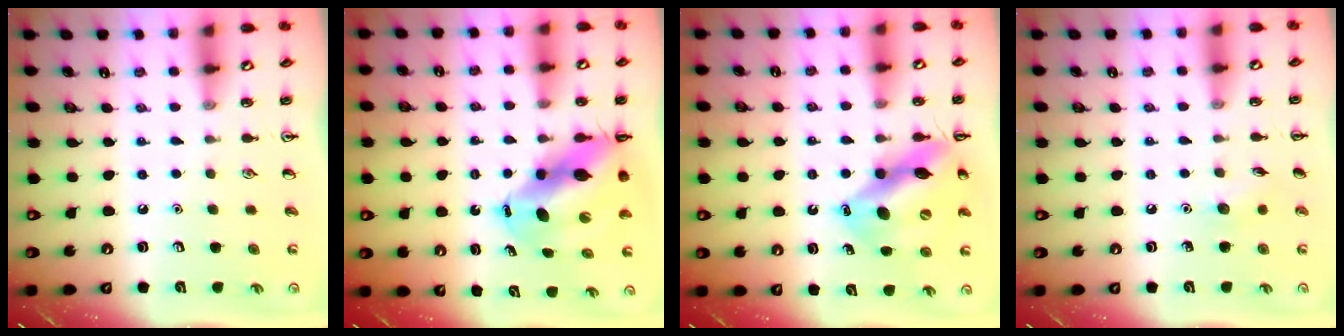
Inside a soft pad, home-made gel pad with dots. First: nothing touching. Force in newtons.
{"total": 13.7, "press": 13.1, "slide": 3.9}
{"total": 14.9, "press": 14.3, "slide": 4.2}
{"total": 5.6, "press": 5.4, "slide": 1.7}